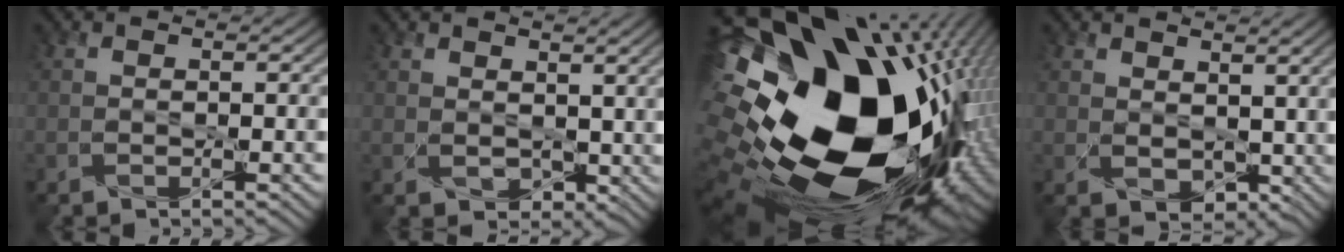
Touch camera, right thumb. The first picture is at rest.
{"total": 3.8, "force": [1.8, 2.6, 2.1], "torque": [-0.049, -0.005, 0.031]}
{"total": 23.8, "force": [1.3, 15.2, 18.3], "torque": [-0.353, -0.081, 0.052]}
{"total": 4.6, "force": [2.4, 3.0, 2.6], "torque": [-0.056, -0.005, 0.044]}